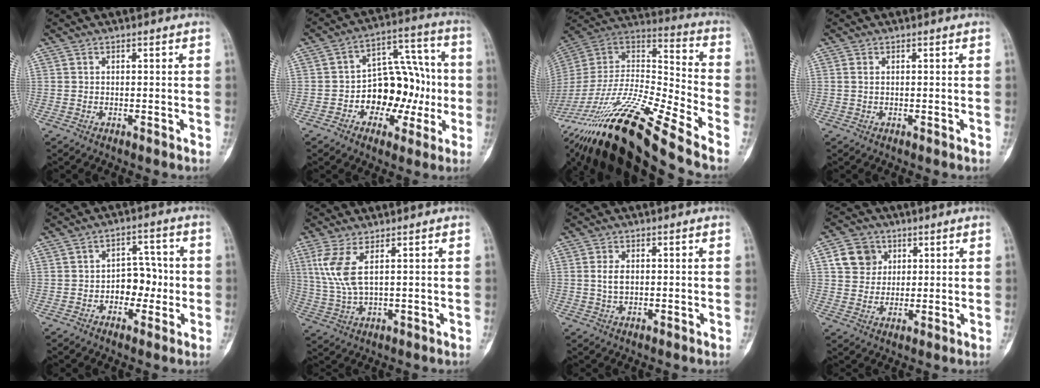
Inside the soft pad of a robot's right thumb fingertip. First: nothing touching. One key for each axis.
{"total": 15.4, "fx": -2.5, "fy": 10.8, "fz": 10.7, "tx": -0.100, "ty": 0.051, "tz": -0.038}
{"total": 29.9, "fx": -19.4, "fy": 5.3, "fz": 22.2, "tx": -0.448, "ty": 0.035, "tz": -0.349}
{"total": 0.7, "fx": 0.1, "fy": 0.5, "fz": 0.5, "tx": -0.014, "ty": 0.001, "tz": 0.003}
{"total": 6.5, "fx": -1.1, "fy": 4.8, "fz": 4.3, "tx": -0.023, "ty": 0.026, "tz": -0.022}
{"total": 6.9, "fx": 2.6, "fy": 2.2, "fz": 6.1, "tx": -0.151, "ty": -0.006, "tz": 0.065}
{"total": 2.8, "fx": 0.3, "fy": 1.8, "fz": 2.2, "tx": -0.045, "ty": 0.002, "tz": 0.006}
{"total": 7.3, "fx": 2.6, "fy": 6.4, "fz": 2.5, "tx": -0.015, "ty": -0.003, "tz": 0.047}